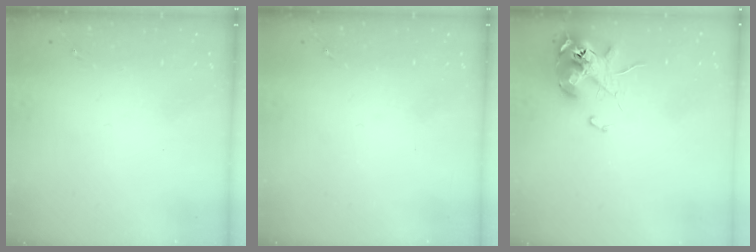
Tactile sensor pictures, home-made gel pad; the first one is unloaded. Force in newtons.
{"total": 0.0}
{"total": 11.6, "press": 11.4, "slide": 1.7}